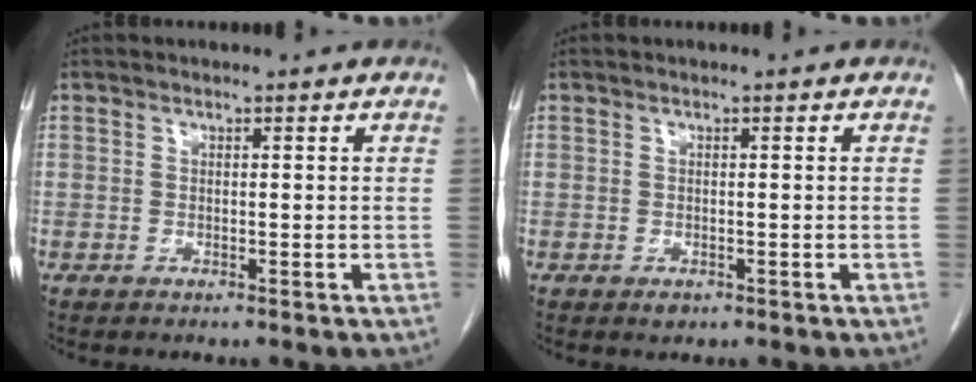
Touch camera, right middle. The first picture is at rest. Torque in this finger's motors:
{"motor_torque": [0.29, -0.02, 0.03, 0.00]}